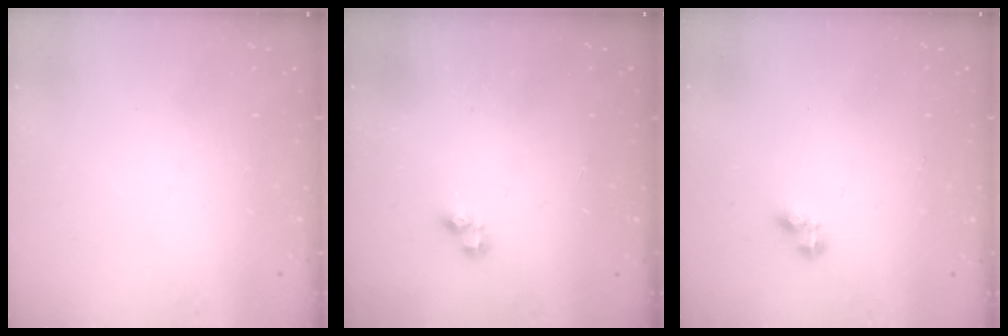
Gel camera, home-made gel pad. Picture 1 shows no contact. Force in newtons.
{"total": 2.8, "press": 2.7, "slide": 0.5}
{"total": 2.5, "press": 2.5, "slide": 0.4}